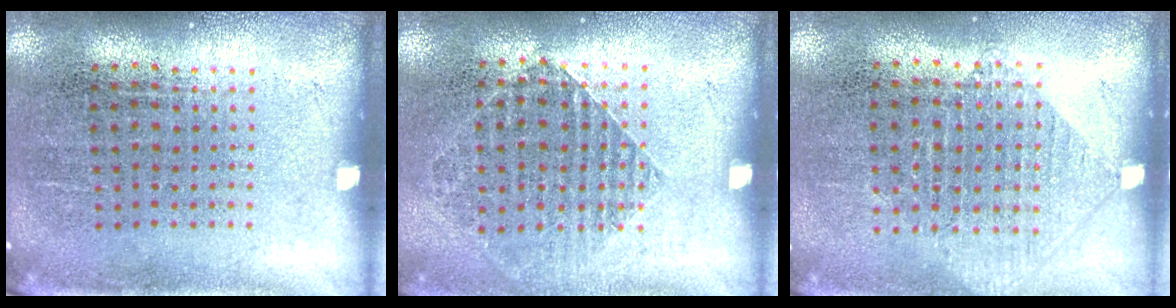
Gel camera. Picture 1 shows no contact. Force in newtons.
{"total": 0.9, "press": 0.9, "slide": 0.1}
{"total": 1.0, "press": 0.9, "slide": 0.2}